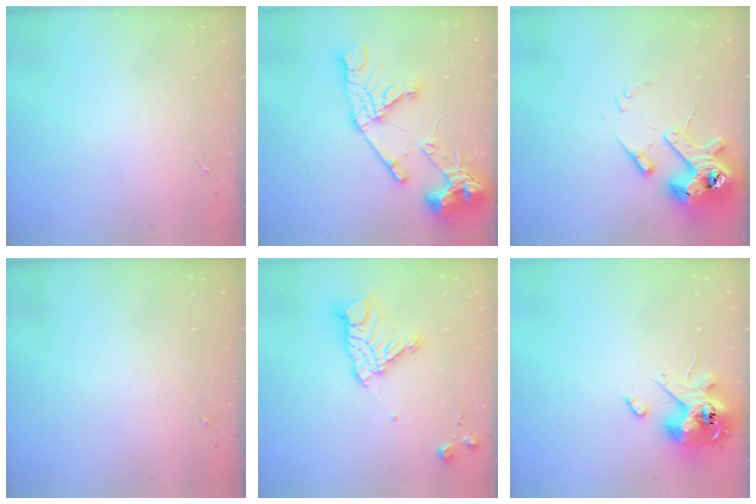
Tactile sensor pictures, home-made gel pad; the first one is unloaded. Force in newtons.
{"total": 20.6, "press": 20.5, "slide": 2.4}
{"total": 14.6, "press": 14.5, "slide": 2.0}
{"total": 0.0}
{"total": 14.5, "press": 14.5, "slide": 1.3}
{"total": 13.8, "press": 13.6, "slide": 2.2}